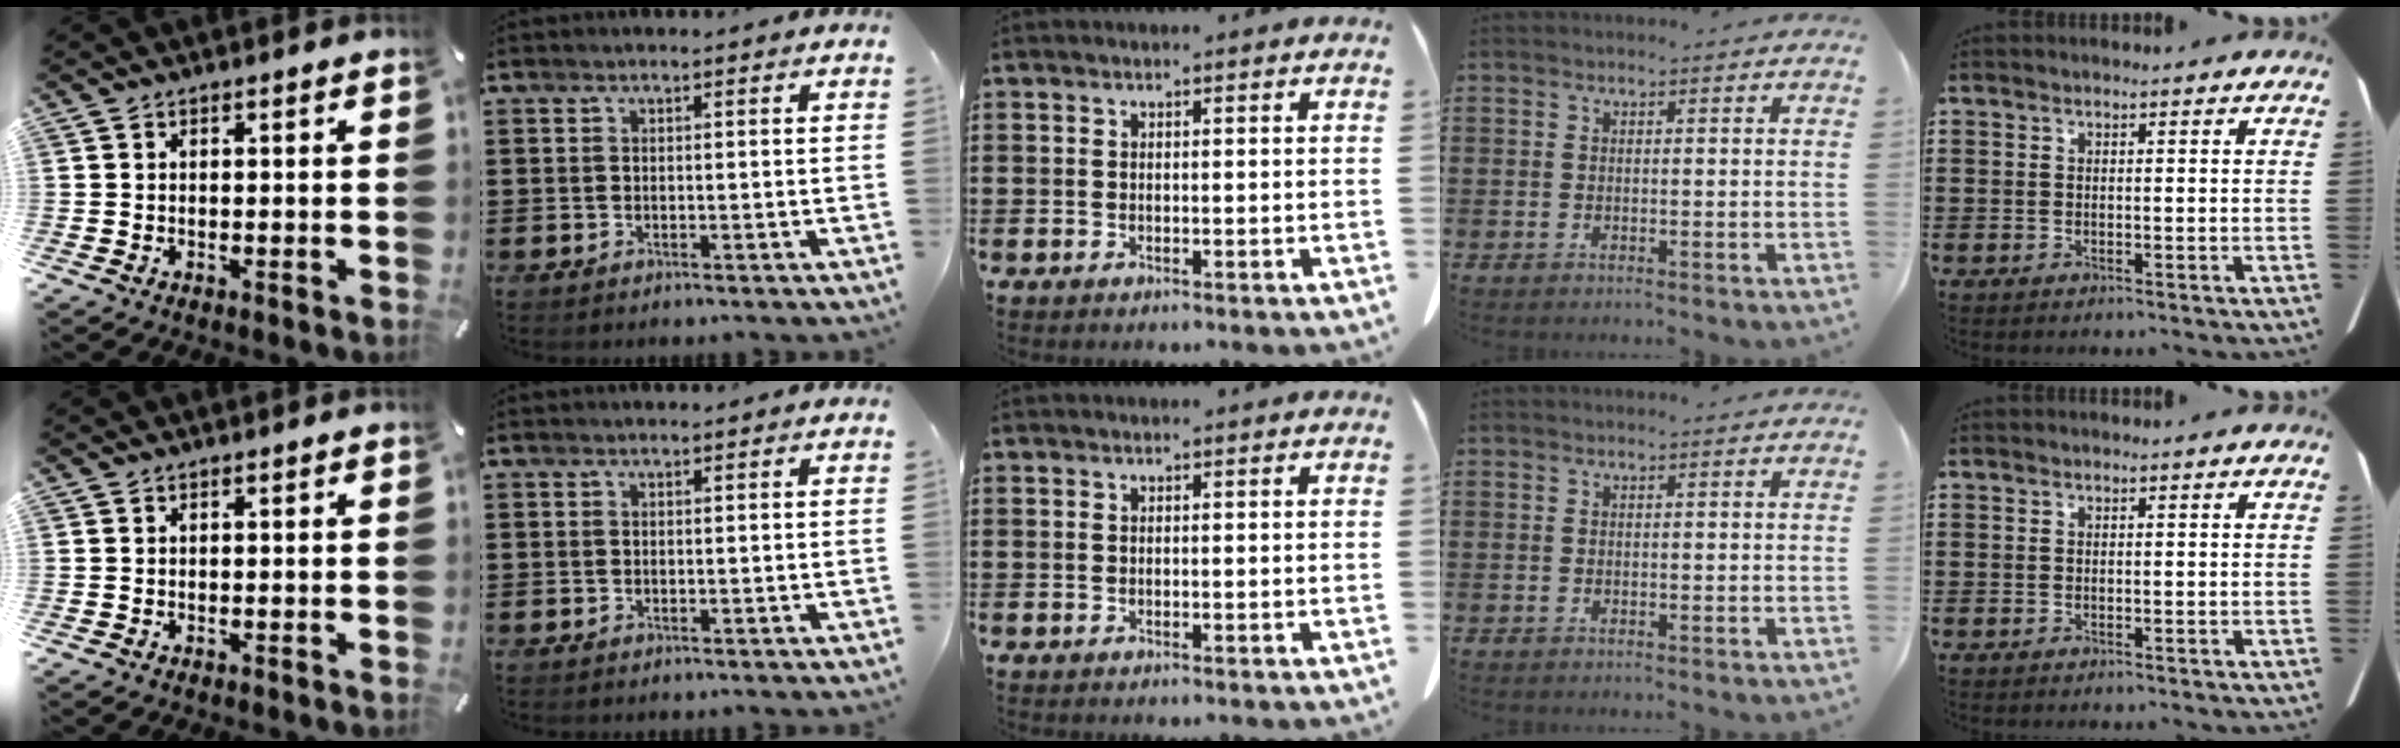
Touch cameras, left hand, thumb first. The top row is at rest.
{}